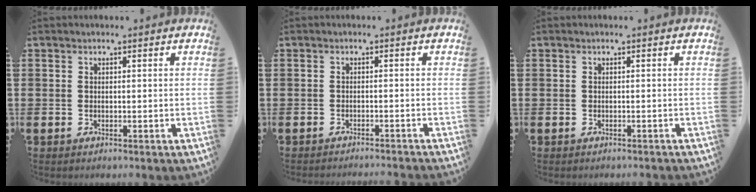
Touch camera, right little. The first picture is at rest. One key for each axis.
{"total": 1.0, "fx": -1.0, "fy": -0.3, "fz": 0.0, "tx": 0.002, "ty": 0.001, "tz": -0.020}
{"total": 0.0}